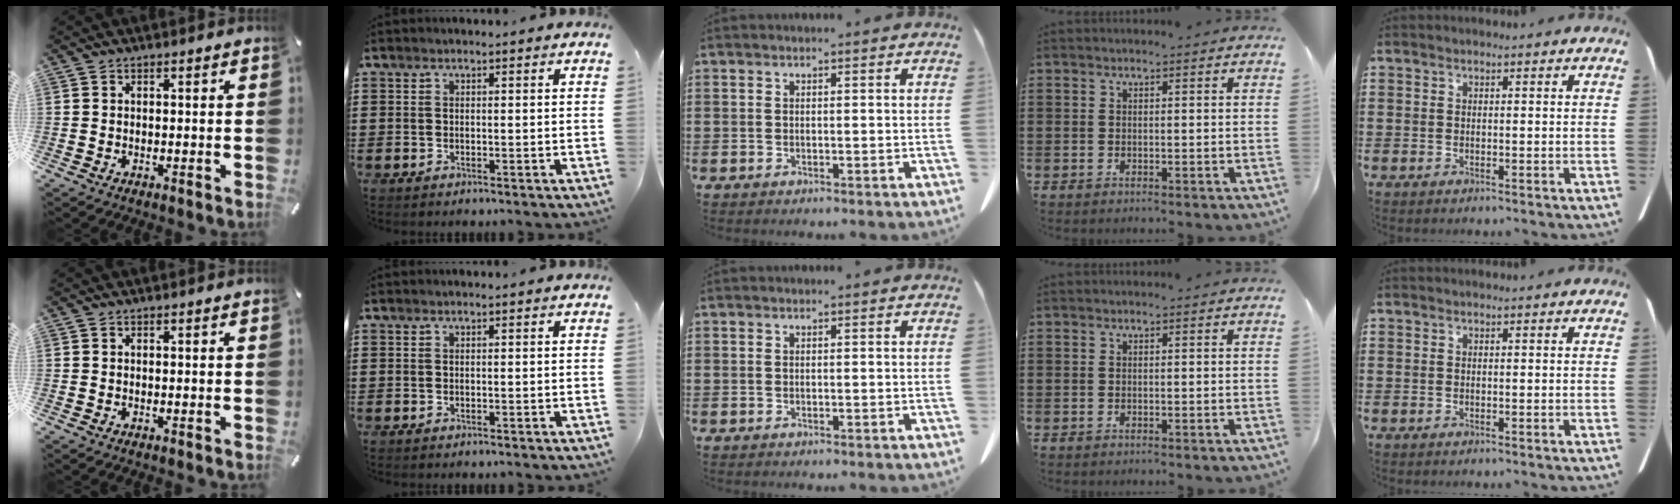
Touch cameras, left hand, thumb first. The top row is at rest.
{}